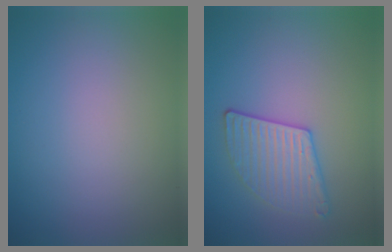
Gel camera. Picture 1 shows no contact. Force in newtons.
{"total": 2.9, "press": 2.9, "slide": 0.6}